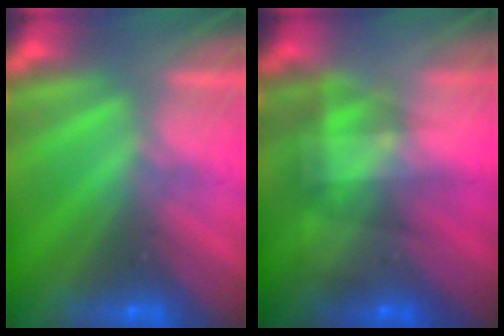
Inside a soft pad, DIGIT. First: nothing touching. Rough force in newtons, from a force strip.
{"total": 5.1}